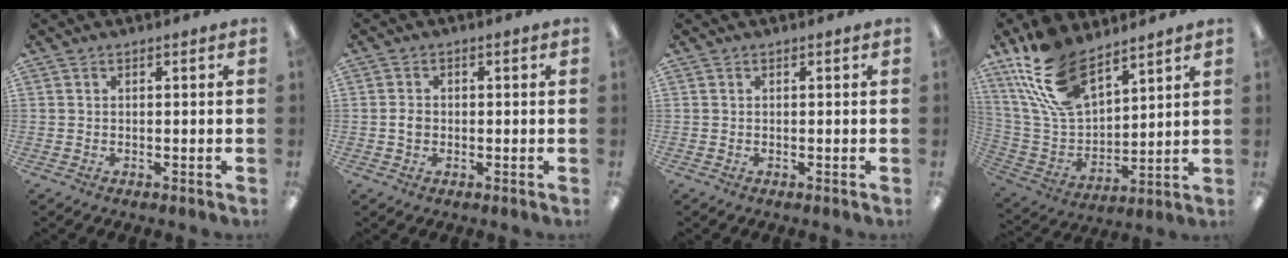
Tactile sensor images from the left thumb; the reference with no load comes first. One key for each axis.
{"total": 2.2, "fx": -0.2, "fy": 1.7, "fz": 1.4, "tx": -0.027, "ty": 0.005, "tz": -0.005}
{"total": 0.0}
{"total": 19.6, "fx": 12.6, "fy": 9.8, "fz": 11.4, "tx": -0.250, "ty": -0.051, "tz": 0.234}